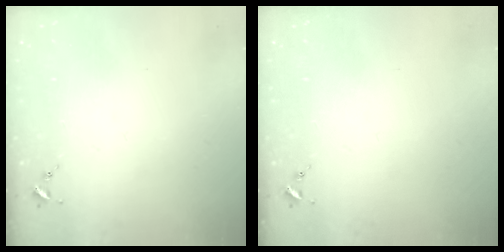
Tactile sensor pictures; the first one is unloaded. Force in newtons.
{"total": 0.0}